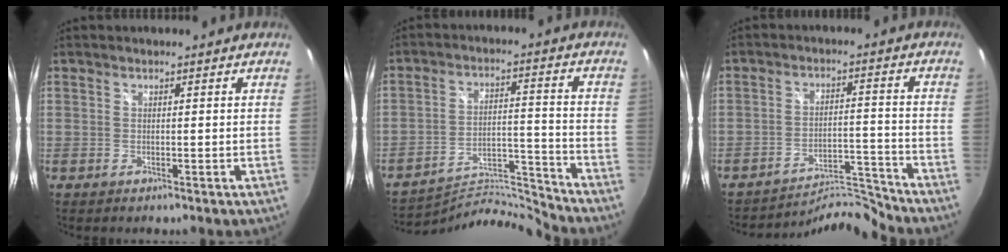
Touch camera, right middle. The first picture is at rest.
{"total": 11.7, "force": [-11.6, -1.3, -0.7], "torque": [0.001, 0.029, -0.195]}
{"total": 8.4, "force": [-8.3, -1.0, -0.9], "torque": [0.000, 0.026, -0.137]}